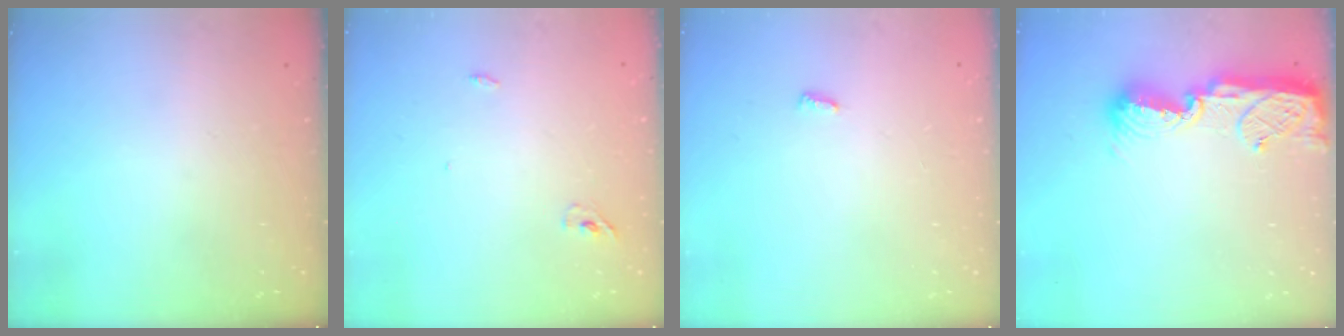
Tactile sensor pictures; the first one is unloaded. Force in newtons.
{"total": 6.0, "press": 2.8, "slide": 5.3}
{"total": 2.8, "press": 2.8, "slide": 0.4}
{"total": 11.6, "press": 11.5, "slide": 1.1}